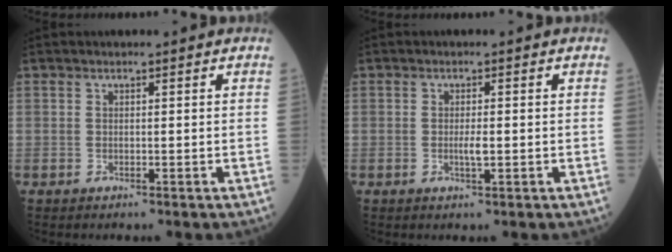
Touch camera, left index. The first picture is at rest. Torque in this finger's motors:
{"motor_torque": [0.38, 0.24, 0.03, 0.01]}